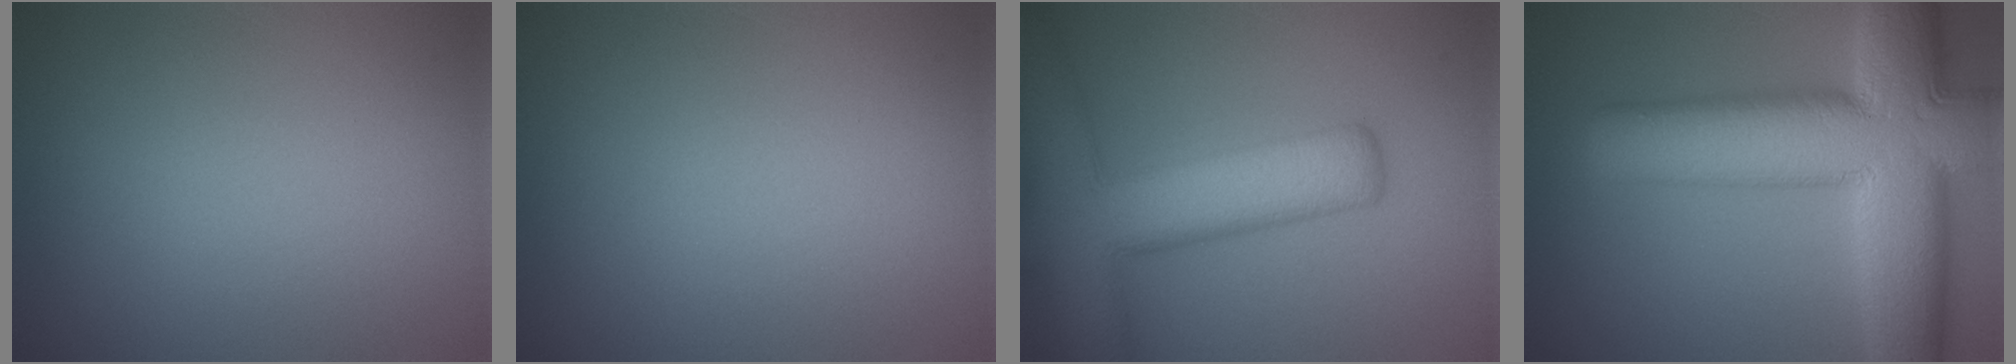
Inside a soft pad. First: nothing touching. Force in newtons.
{"total": 0.0}
{"total": 9.6, "press": 9.6, "slide": 0.5}
{"total": 14.3, "press": 14.3, "slide": 0.4}